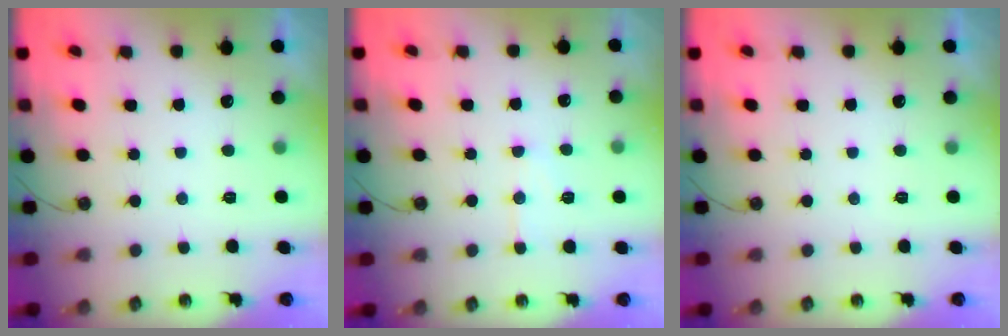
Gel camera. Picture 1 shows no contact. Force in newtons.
{"total": 6.8, "press": 6.8, "slide": 0.4}
{"total": 0.0}